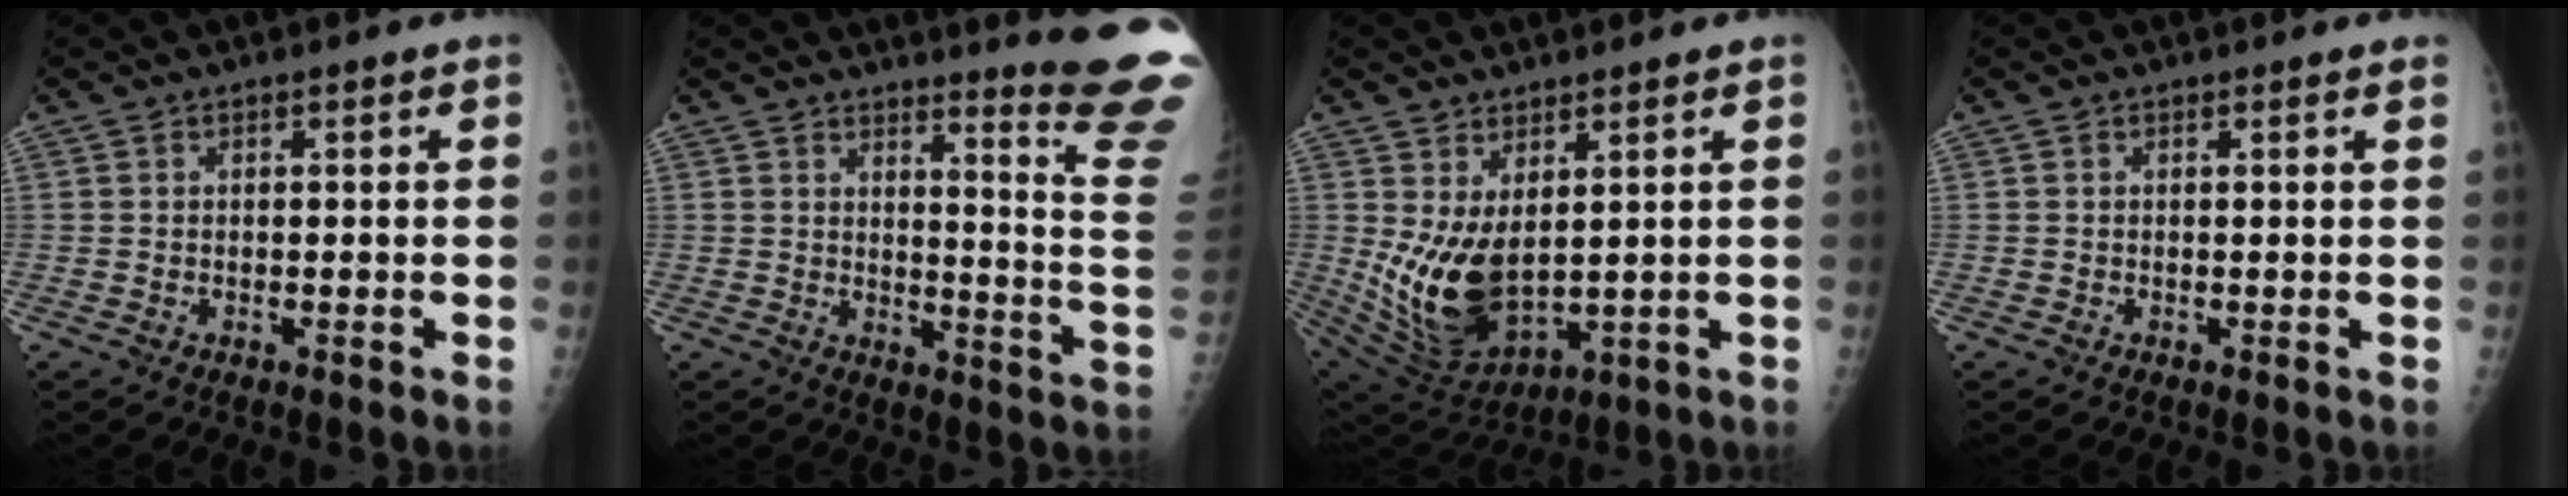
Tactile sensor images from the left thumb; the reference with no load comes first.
{"total": 16.3, "force": [14.3, -0.6, 7.9], "torque": [-0.088, -0.177, 0.163]}
{"total": 11.9, "force": [2.5, 6.2, 9.9], "torque": [-0.174, -0.035, 0.074]}
{"total": 1.0, "force": [0.9, 0.0, 0.5], "torque": [-0.014, -0.001, 0.008]}